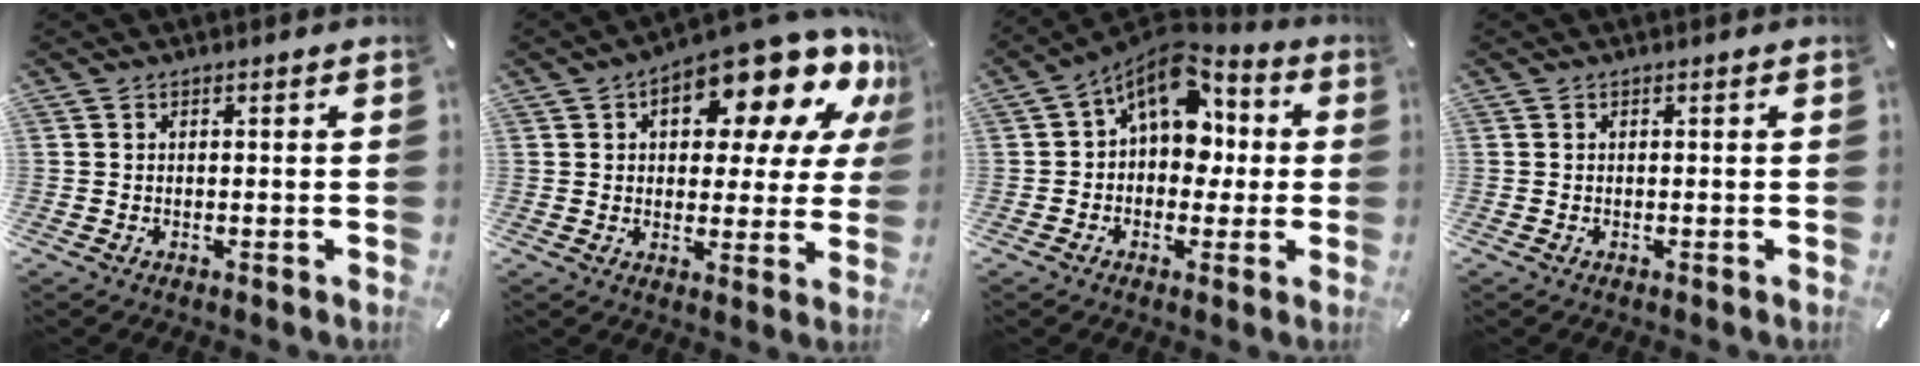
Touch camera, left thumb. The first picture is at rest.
{"total": 18.3, "force": [10.8, 7.8, 12.6], "torque": [-0.172, -0.078, 0.174]}
{"total": 13.9, "force": [4.7, 9.3, 9.2], "torque": [-0.144, -0.029, 0.084]}
{"total": 0.0}